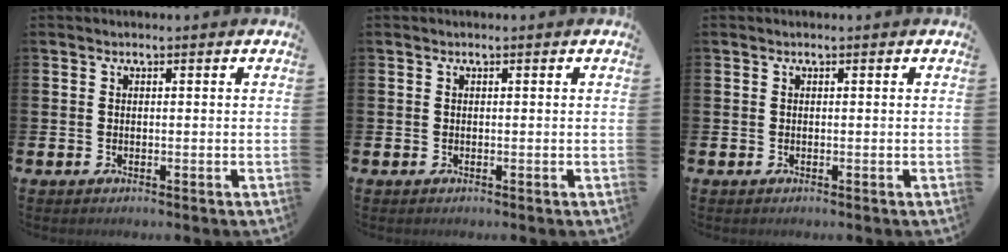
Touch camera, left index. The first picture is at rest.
{"total": 0.0}
{"total": 0.0}